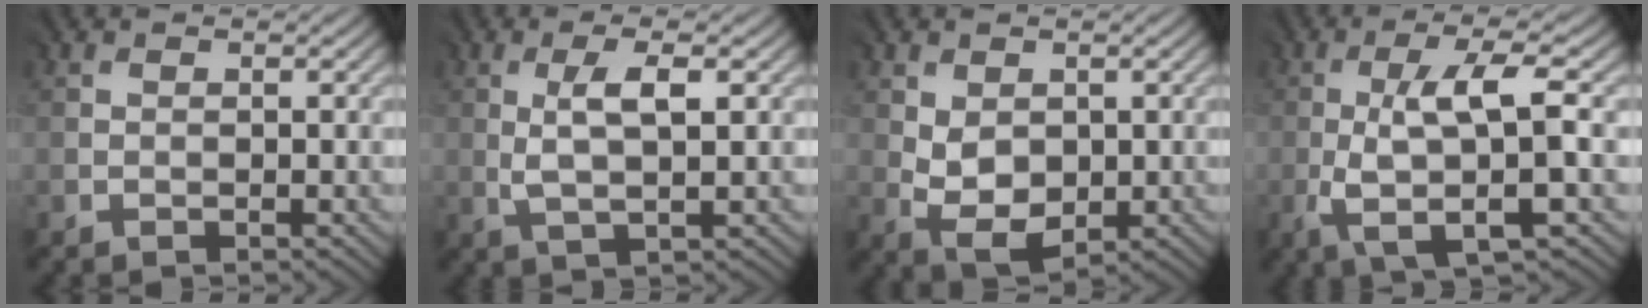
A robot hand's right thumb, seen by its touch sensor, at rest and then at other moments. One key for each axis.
{"total": 3.8, "fx": 0.8, "fy": 0.8, "fz": 3.7, "tx": -0.077, "ty": -0.001, "tz": 0.019}
{"total": 4.9, "fx": 0.5, "fy": 3.5, "fz": 3.4, "tx": -0.075, "ty": -0.009, "tz": 0.014}
{"total": 7.5, "fx": -1.0, "fy": 1.4, "fz": 7.3, "tx": -0.127, "ty": 0.012, "tz": -0.022}